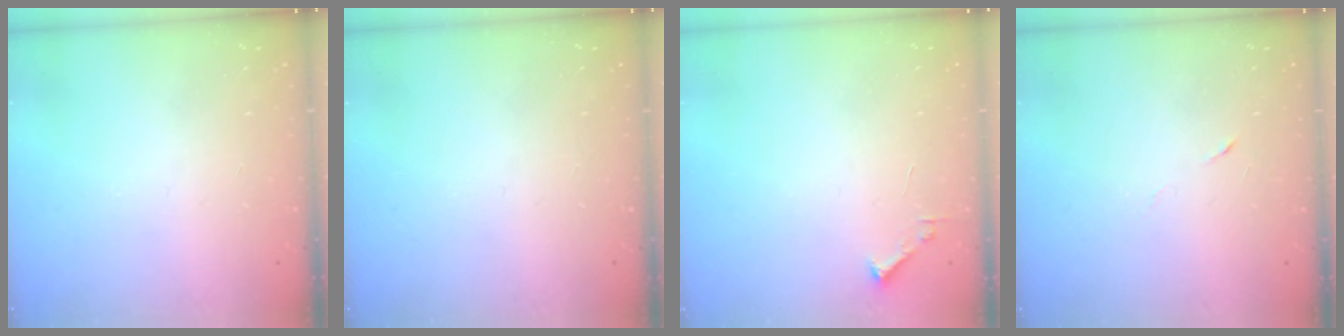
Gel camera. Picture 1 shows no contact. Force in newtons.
{"total": 0.0}
{"total": 1.7, "press": 1.7, "slide": 0.2}
{"total": 2.9, "press": 2.7, "slide": 1.0}